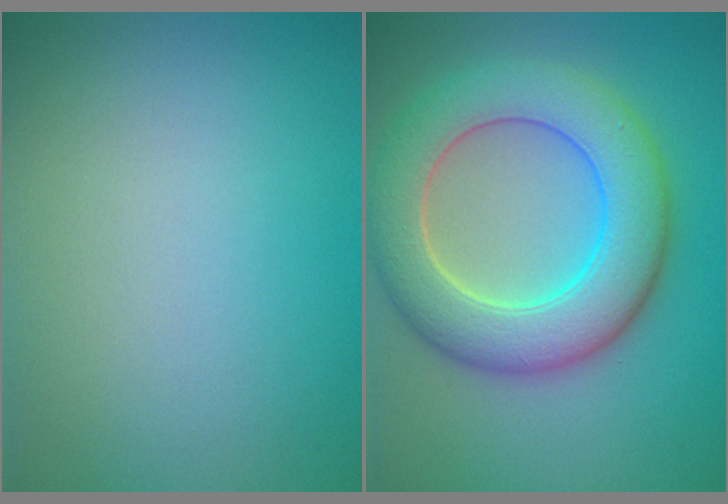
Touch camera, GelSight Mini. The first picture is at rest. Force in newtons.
{"total": 8.7, "press": 8.7, "slide": 0.9}